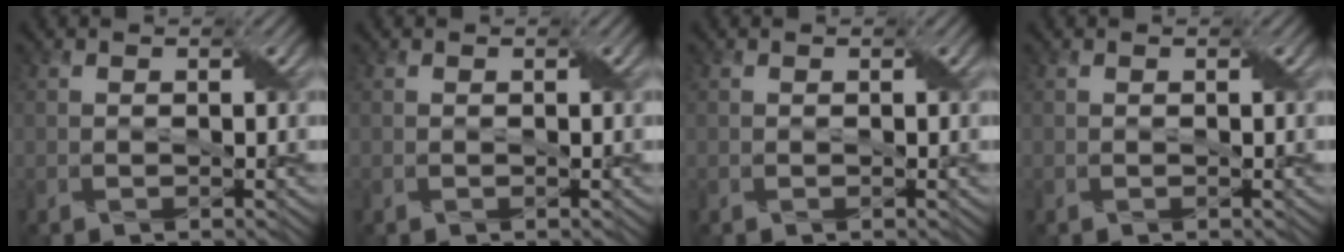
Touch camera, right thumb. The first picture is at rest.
{"total": 0.0}
{"total": 0.0}
{"total": 0.0}